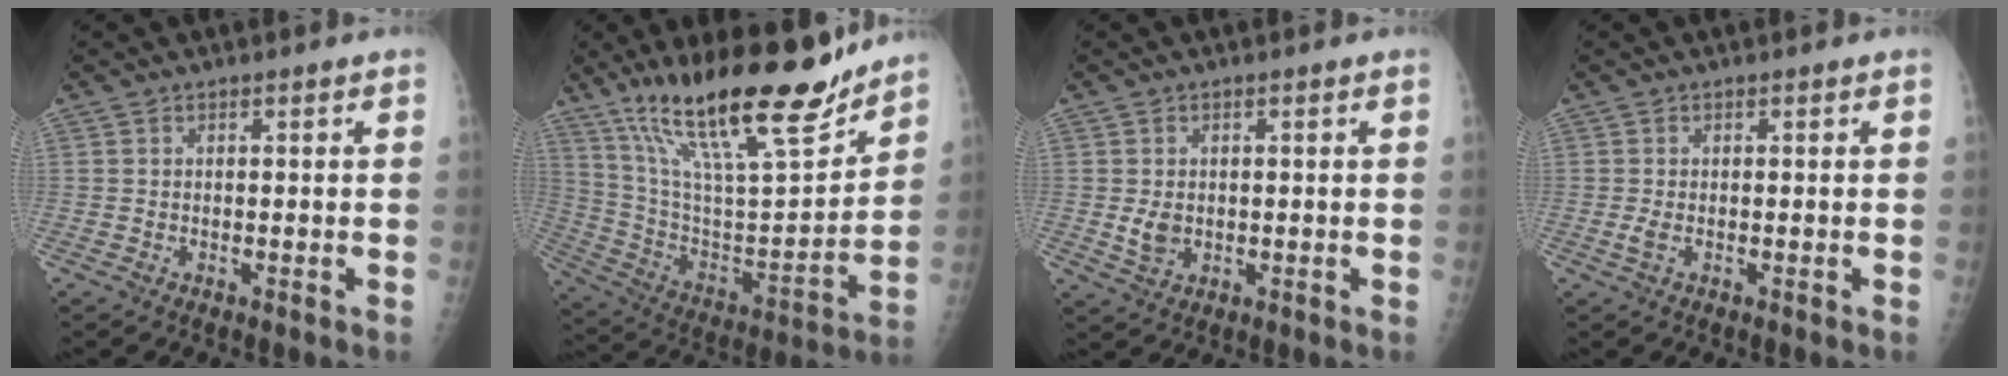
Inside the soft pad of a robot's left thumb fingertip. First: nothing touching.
{"total": 25.9, "force": [18.5, 6.1, 17.0], "torque": [-0.262, -0.075, 0.320]}
{"total": 3.5, "force": [-0.1, 2.7, 2.3], "torque": [-0.034, -0.005, 0.005]}
{"total": 1.6, "force": [-0.1, 0.8, 1.4], "torque": [-0.034, -0.004, -0.005]}